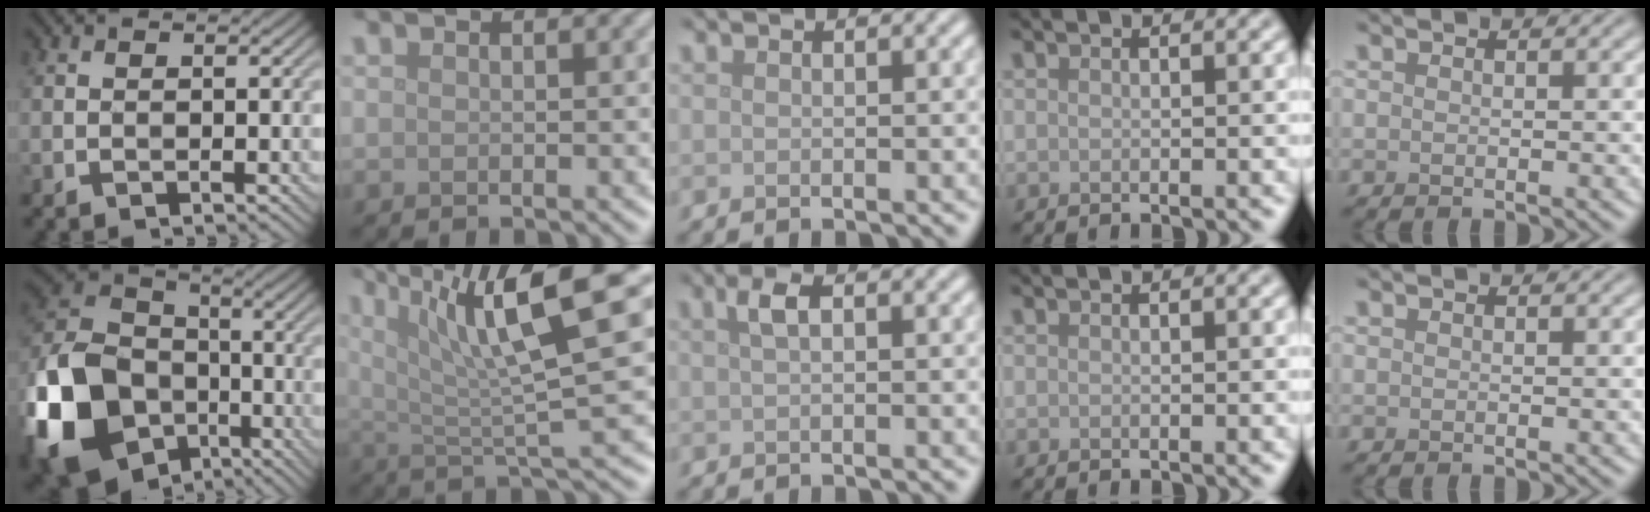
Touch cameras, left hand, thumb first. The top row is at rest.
{"thumb": {"total": 18.8, "force": [-7.7, 14.0, 9.8], "torque": [-0.275, -0.026, -0.162]}, "index": {"total": 11.2, "force": [4.5, 2.3, 10.0], "torque": [-0.151, 0.010, 0.075]}, "middle": {"total": 1.8, "force": [0.7, 0.7, 1.6], "torque": [-0.030, 0.010, 0.010]}}